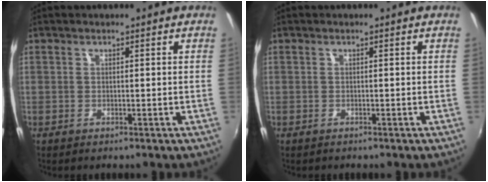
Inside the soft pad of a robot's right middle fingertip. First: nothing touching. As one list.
[{"total": 0.0}]